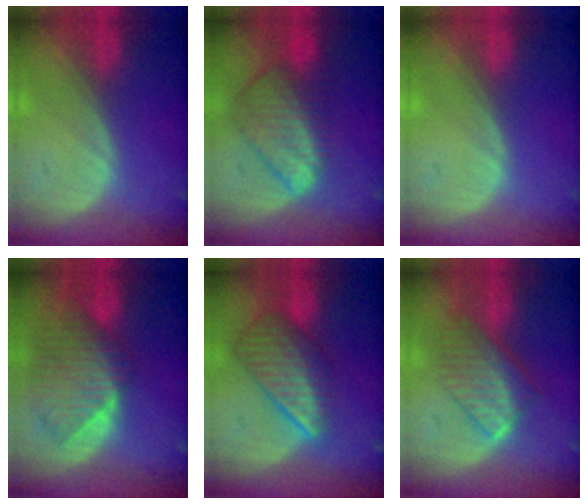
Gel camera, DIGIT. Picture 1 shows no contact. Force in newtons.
{"total": 8.9, "press": 7.7, "slide": 4.6}
{"total": 0.6, "press": 0.1, "slide": 0.6}
{"total": 9.9, "press": 8.6, "slide": 5.0}
{"total": 8.6, "press": 7.5, "slide": 4.1}
{"total": 7.6, "press": 6.9, "slide": 3.2}